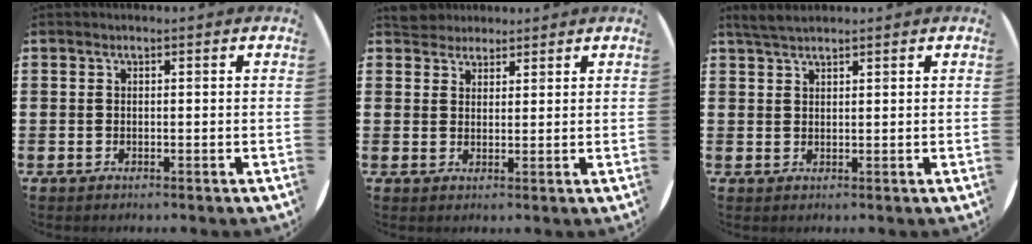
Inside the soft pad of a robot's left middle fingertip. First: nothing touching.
{"total": 3.4, "force": [3.2, 1.1, 0.1], "torque": [-0.003, -0.004, 0.062]}
{"total": 2.5, "force": [2.2, 0.4, 1.0], "torque": [-0.024, 0.004, 0.041]}